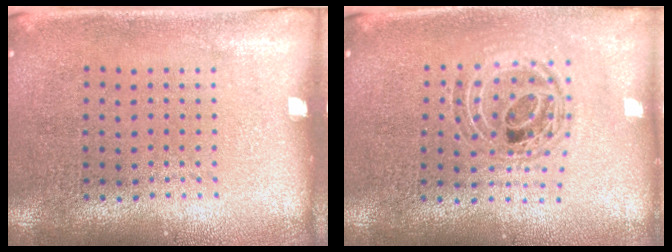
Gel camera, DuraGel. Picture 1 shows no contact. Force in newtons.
{"total": 0.8, "press": 0.8, "slide": 0.2}